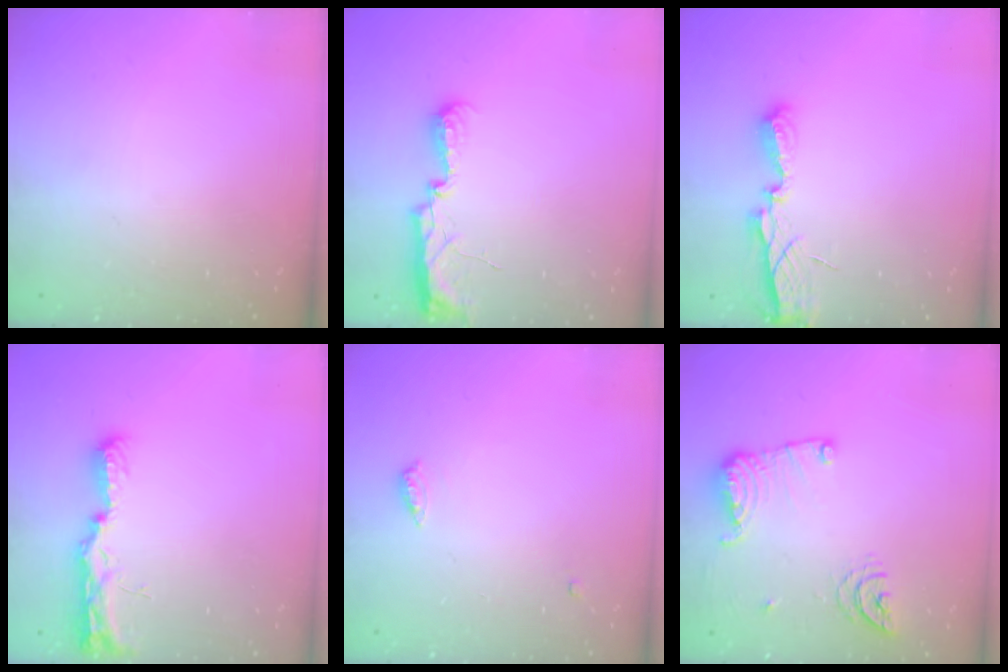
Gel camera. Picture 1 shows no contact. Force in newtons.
{"total": 11.5, "press": 10.2, "slide": 5.3}
{"total": 6.2, "press": 6.2, "slide": 0.0}
{"total": 11.2, "press": 9.8, "slide": 5.4}
{"total": 4.5, "press": 4.5, "slide": 0.4}
{"total": 12.2, "press": 12.1, "slide": 1.2}